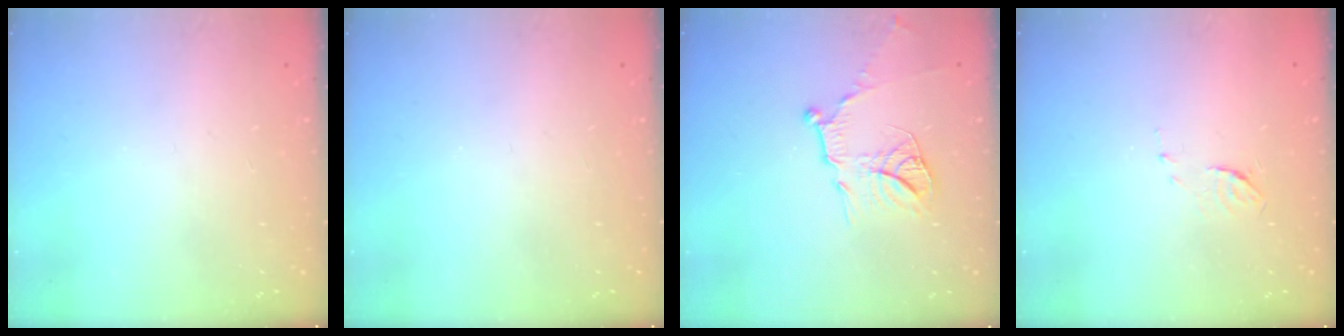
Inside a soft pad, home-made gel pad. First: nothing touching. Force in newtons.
{"total": 0.0}
{"total": 14.1, "press": 14.1, "slide": 1.4}
{"total": 4.1, "press": 4.1, "slide": 0.2}